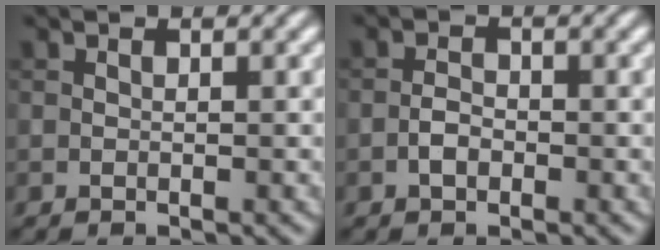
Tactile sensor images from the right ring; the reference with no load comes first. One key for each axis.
{"total": 1.5, "fx": -0.7, "fy": 0.9, "fz": 1.0, "tx": -0.018, "ty": 0.005, "tz": -0.015}